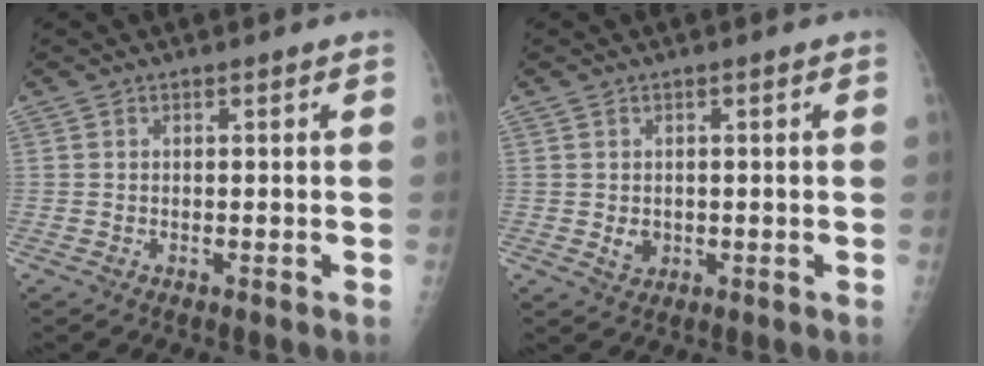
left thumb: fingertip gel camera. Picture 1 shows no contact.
{"total": 2.4, "force": [-0.2, 2.0, 1.3], "torque": [-0.011, -0.001, 0.004]}